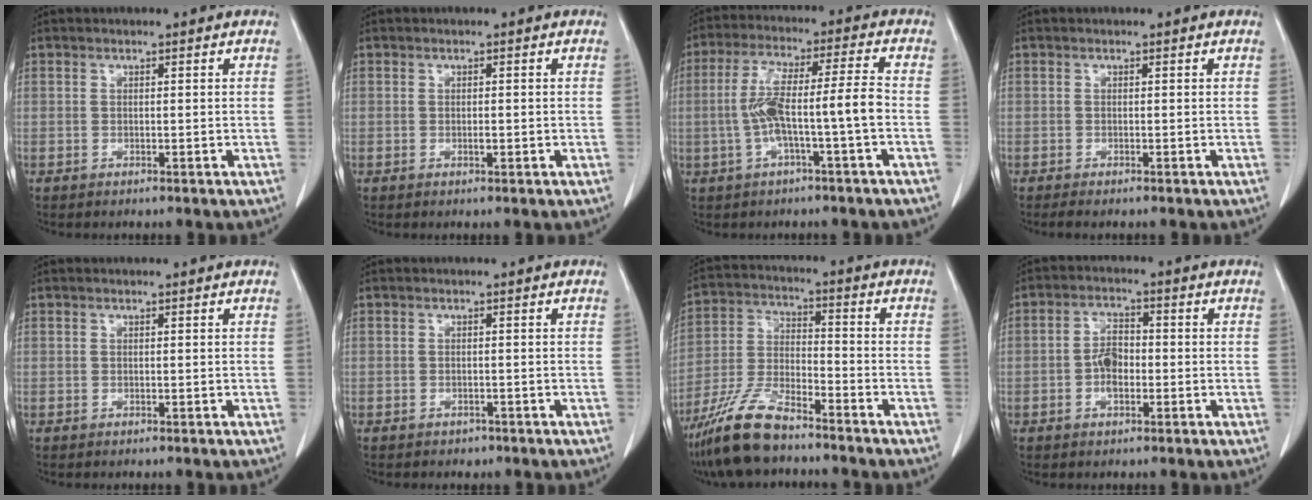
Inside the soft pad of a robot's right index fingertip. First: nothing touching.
{"total": 0.8, "force": [0.0, 0.4, 0.7], "torque": [-0.010, 0.002, 0.002]}
{"total": 9.4, "force": [-1.9, 0.2, 9.2], "torque": [-0.179, 0.028, -0.032]}
{"total": 1.8, "force": [-1.5, 0.2, 1.0], "torque": [-0.013, -0.003, -0.017]}
{"total": 0.0}
{"total": 1.3, "force": [-0.9, 0.8, 0.2], "torque": [-0.012, 0.000, -0.008]}
{"total": 11.5, "force": [-9.0, 2.6, 6.6], "torque": [-0.146, -0.015, -0.172]}
{"total": 4.2, "force": [-1.0, 2.3, 3.3], "torque": [-0.062, 0.013, -0.018]}